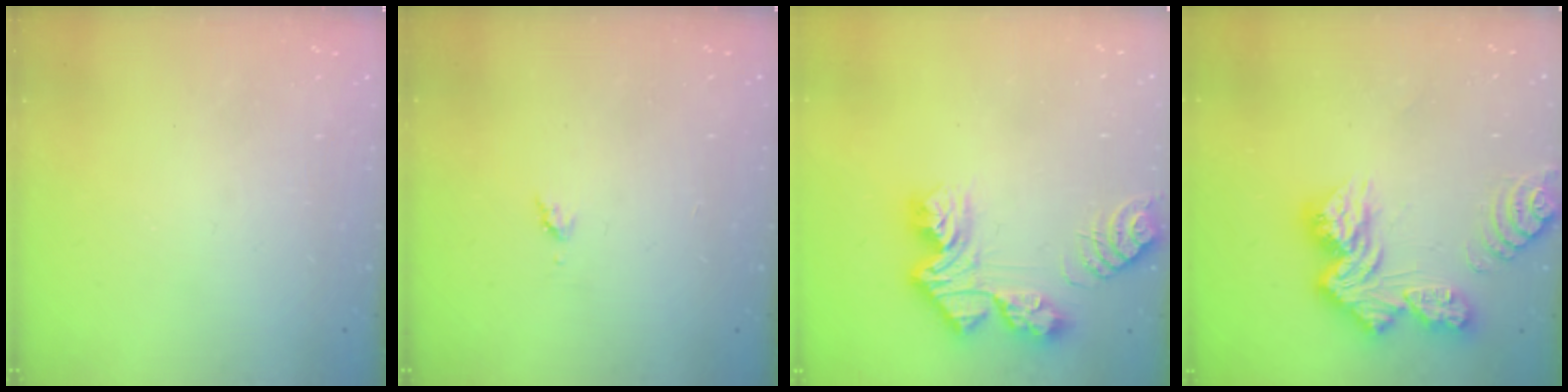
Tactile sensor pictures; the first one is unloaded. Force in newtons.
{"total": 3.5, "press": 3.4, "slide": 0.5}
{"total": 12.0, "press": 12.0, "slide": 1.1}
{"total": 14.2, "press": 14.1, "slide": 1.6}